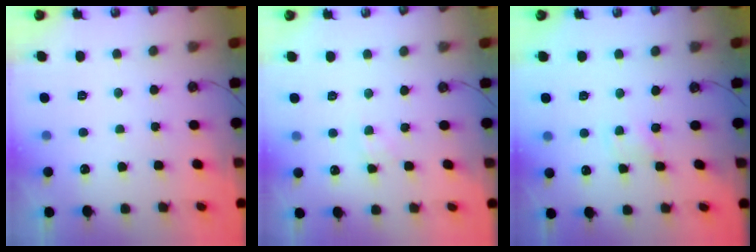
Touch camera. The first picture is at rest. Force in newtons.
{"total": 1.4, "press": 1.3, "slide": 0.2}
{"total": 1.1, "press": 1.1, "slide": 0.2}